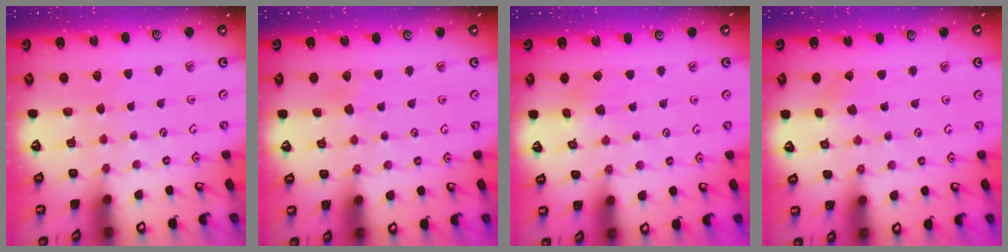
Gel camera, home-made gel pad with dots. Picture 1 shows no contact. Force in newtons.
{"total": 2.9, "press": 2.9, "slide": 0.3}
{"total": 2.1, "press": 2.1, "slide": 0.1}
{"total": 0.0}